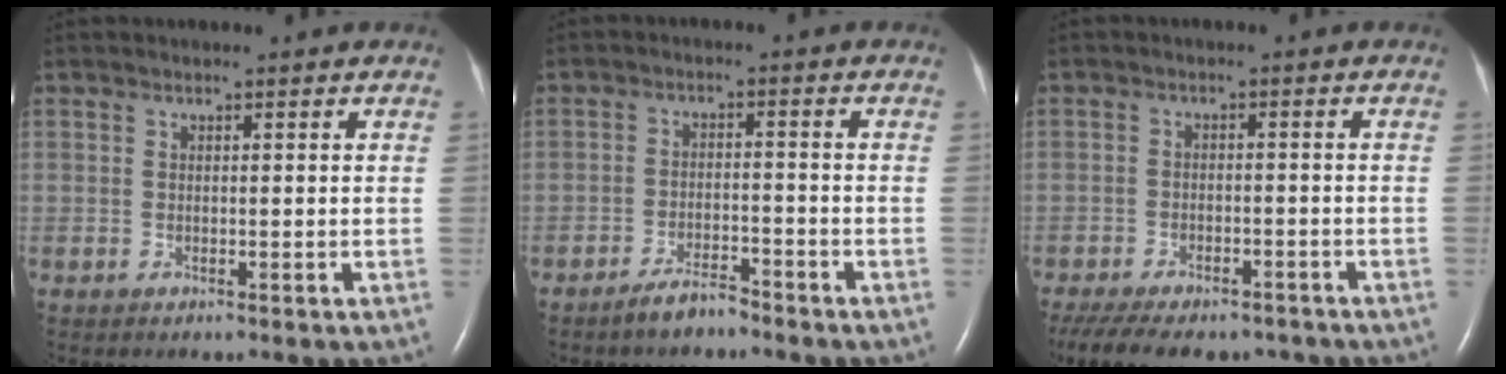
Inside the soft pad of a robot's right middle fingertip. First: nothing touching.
{"total": 3.7, "force": [-3.3, 0.7, 1.5], "torque": [-0.034, -0.004, -0.060]}
{"total": 16.1, "force": [-12.8, 6.7, 7.0], "torque": [-0.179, -0.015, -0.173]}